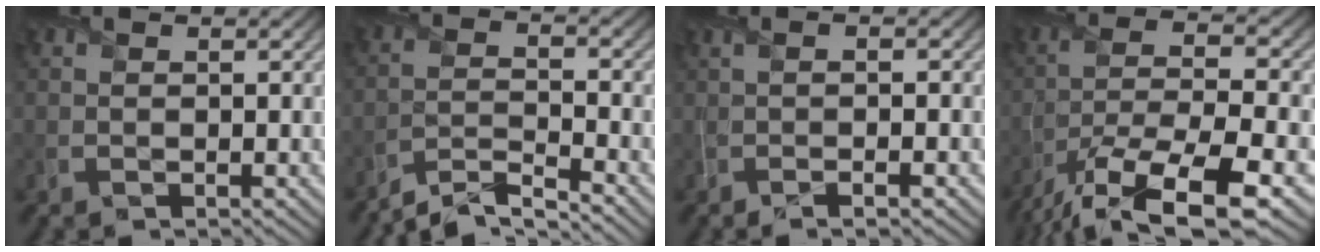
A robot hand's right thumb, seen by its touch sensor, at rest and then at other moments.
{"total": 5.5, "force": [-4.9, 0.8, 2.5], "torque": [-0.047, 0.000, -0.102]}
{"total": 3.1, "force": [-0.7, 0.6, 3.0], "torque": [-0.044, 0.002, -0.019]}
{"total": 15.3, "force": [-9.6, 4.3, 11.2], "torque": [-0.237, -0.023, -0.160]}